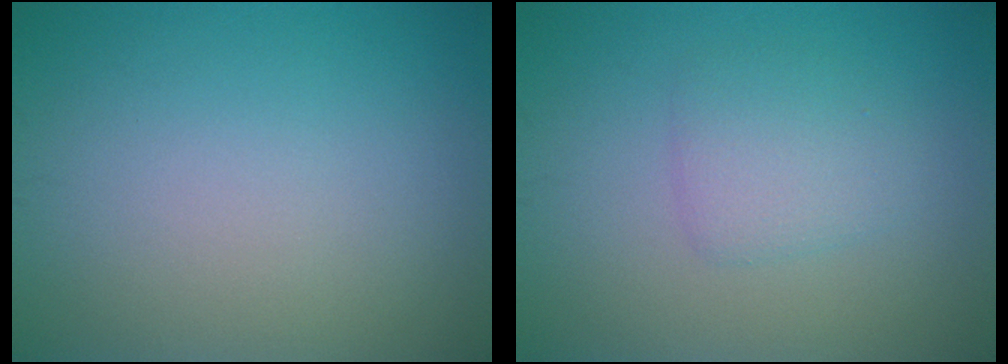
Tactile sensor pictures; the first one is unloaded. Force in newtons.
{"total": 2.3, "press": 2.3, "slide": 0.1}